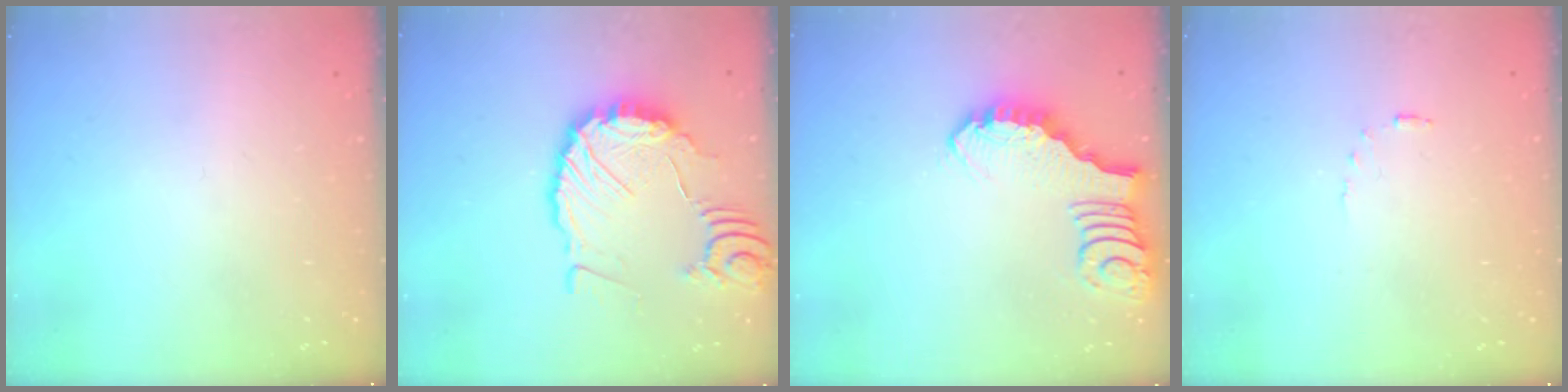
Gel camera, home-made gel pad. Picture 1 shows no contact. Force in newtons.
{"total": 11.9, "press": 11.8, "slide": 1.3}
{"total": 2.4, "press": 2.4, "slide": 0.3}
{"total": 2.5, "press": 2.5, "slide": 0.5}